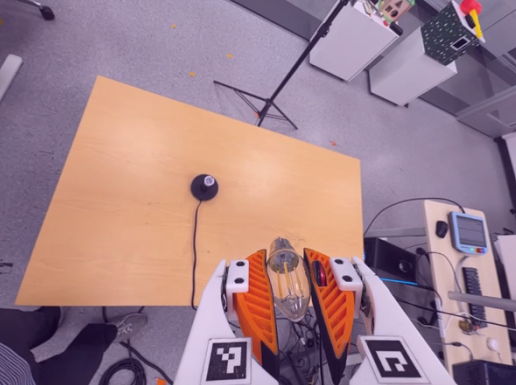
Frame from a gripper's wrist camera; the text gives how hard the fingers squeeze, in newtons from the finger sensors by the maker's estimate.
{"total": 18.8, "left": 20.7, "right": 16.9}